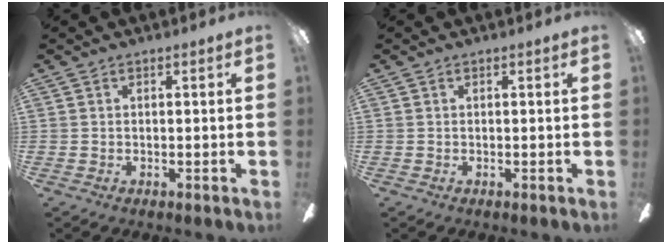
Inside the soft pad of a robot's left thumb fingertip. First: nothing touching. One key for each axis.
{"total": 0.0}